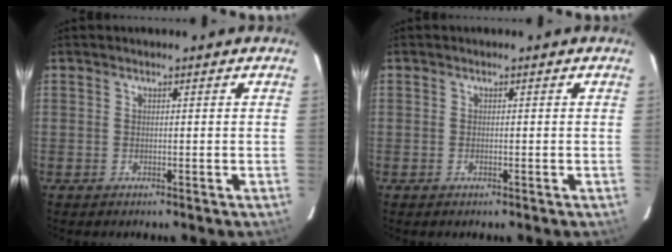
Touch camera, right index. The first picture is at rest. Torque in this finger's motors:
{"motor_torque": [-0.04, -0.01, -0.03, 0.00]}